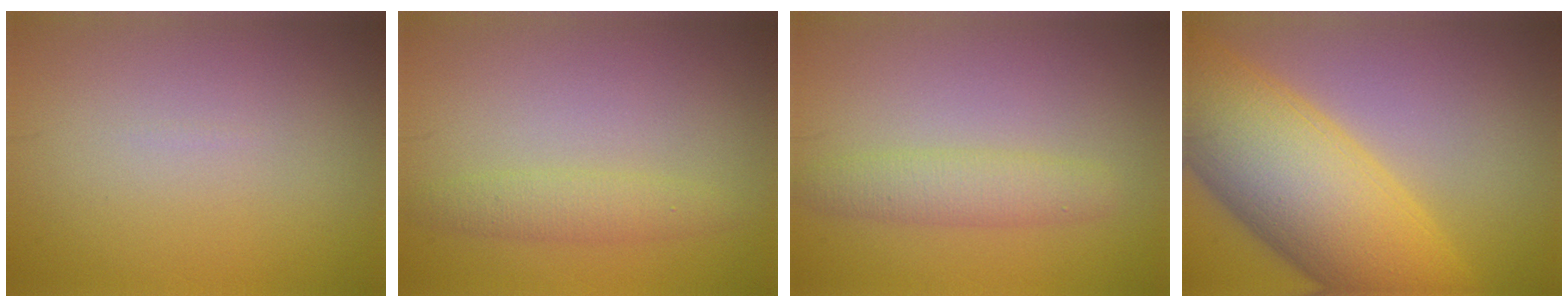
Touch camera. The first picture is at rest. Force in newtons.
{"total": 2.2, "press": 2.2, "slide": 0.2}
{"total": 2.7, "press": 2.7, "slide": 0.2}
{"total": 12.8, "press": 12.8, "slide": 0.5}